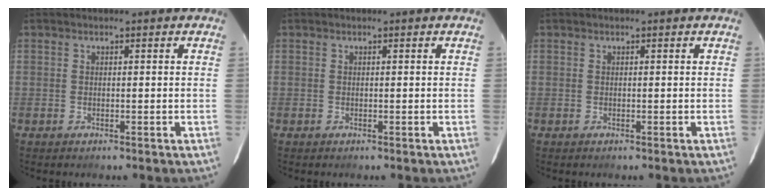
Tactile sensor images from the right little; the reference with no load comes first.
{"total": 0.0}
{"total": 0.0}